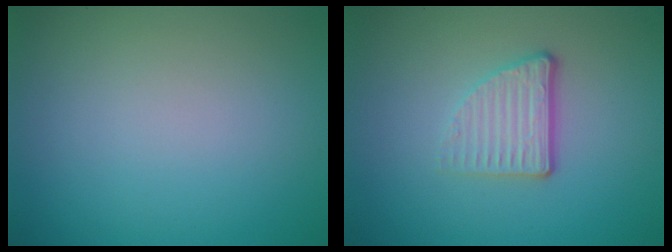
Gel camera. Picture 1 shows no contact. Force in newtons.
{"total": 3.4, "press": 2.4, "slide": 2.4}